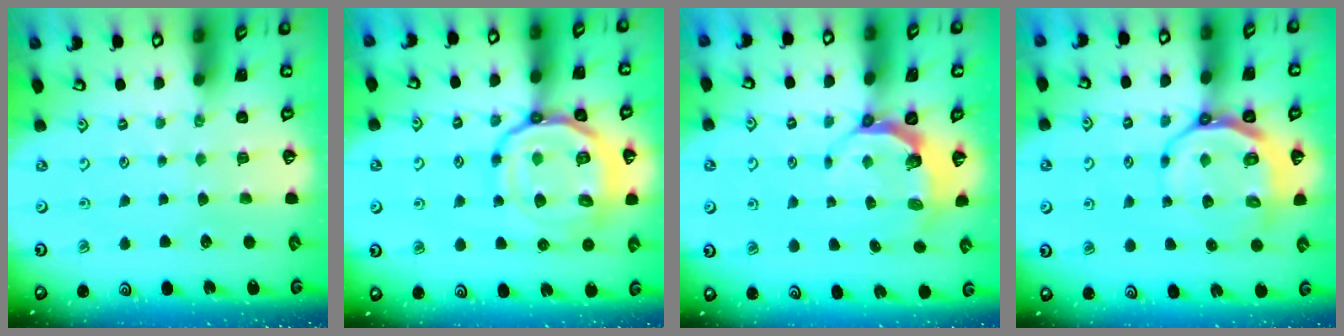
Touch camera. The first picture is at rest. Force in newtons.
{"total": 20.5, "press": 20.4, "slide": 2.3}
{"total": 5.6, "press": 4.5, "slide": 3.3}
{"total": 9.6, "press": 9.0, "slide": 3.3}